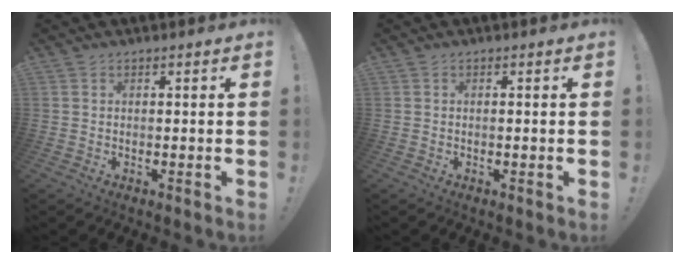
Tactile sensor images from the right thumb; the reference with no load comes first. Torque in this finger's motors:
{"motor_torque": [-0.01, -0.38, 0.04, -0.04, 0.00]}